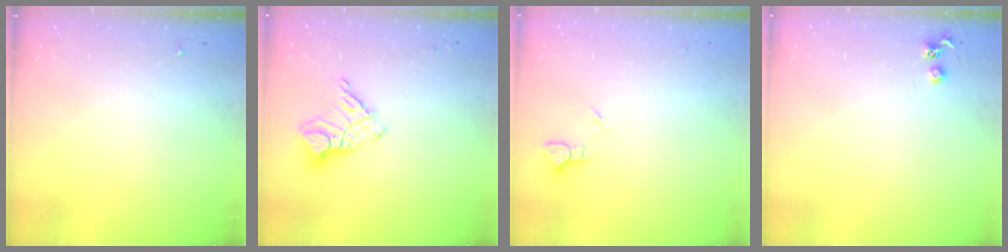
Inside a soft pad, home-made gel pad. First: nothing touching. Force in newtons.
{"total": 9.7, "press": 9.7, "slide": 1.1}
{"total": 2.0, "press": 2.0, "slide": 0.1}
{"total": 4.1, "press": 4.1, "slide": 0.5}